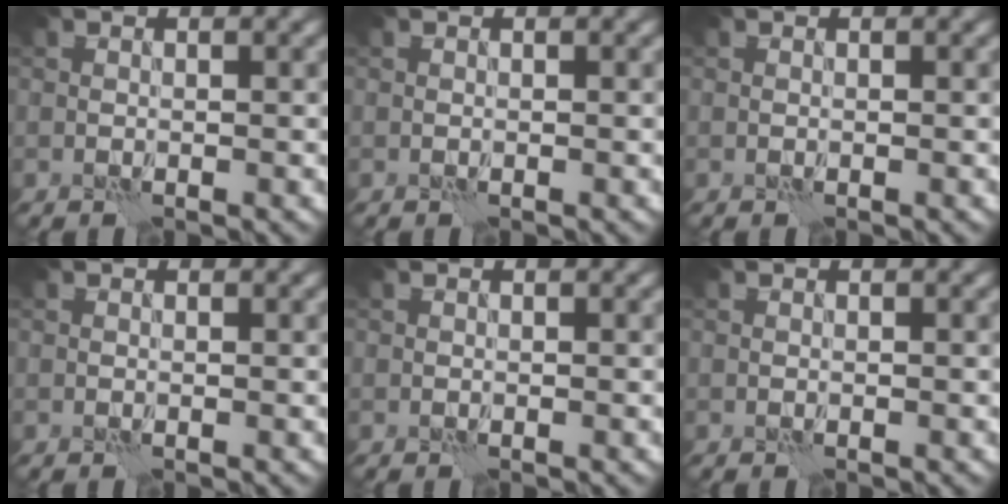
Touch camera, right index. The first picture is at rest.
{"total": 0.0}
{"total": 0.0}
{"total": 0.0}
{"total": 0.0}
{"total": 0.0}